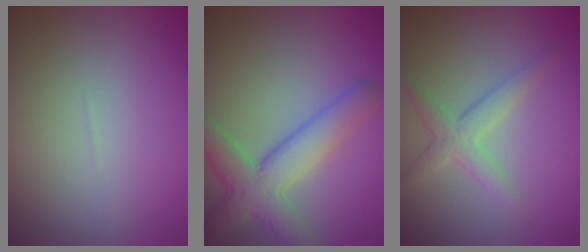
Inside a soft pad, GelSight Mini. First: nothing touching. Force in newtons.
{"total": 5.9, "press": 5.9, "slide": 0.2}
{"total": 2.5, "press": 2.5, "slide": 0.1}